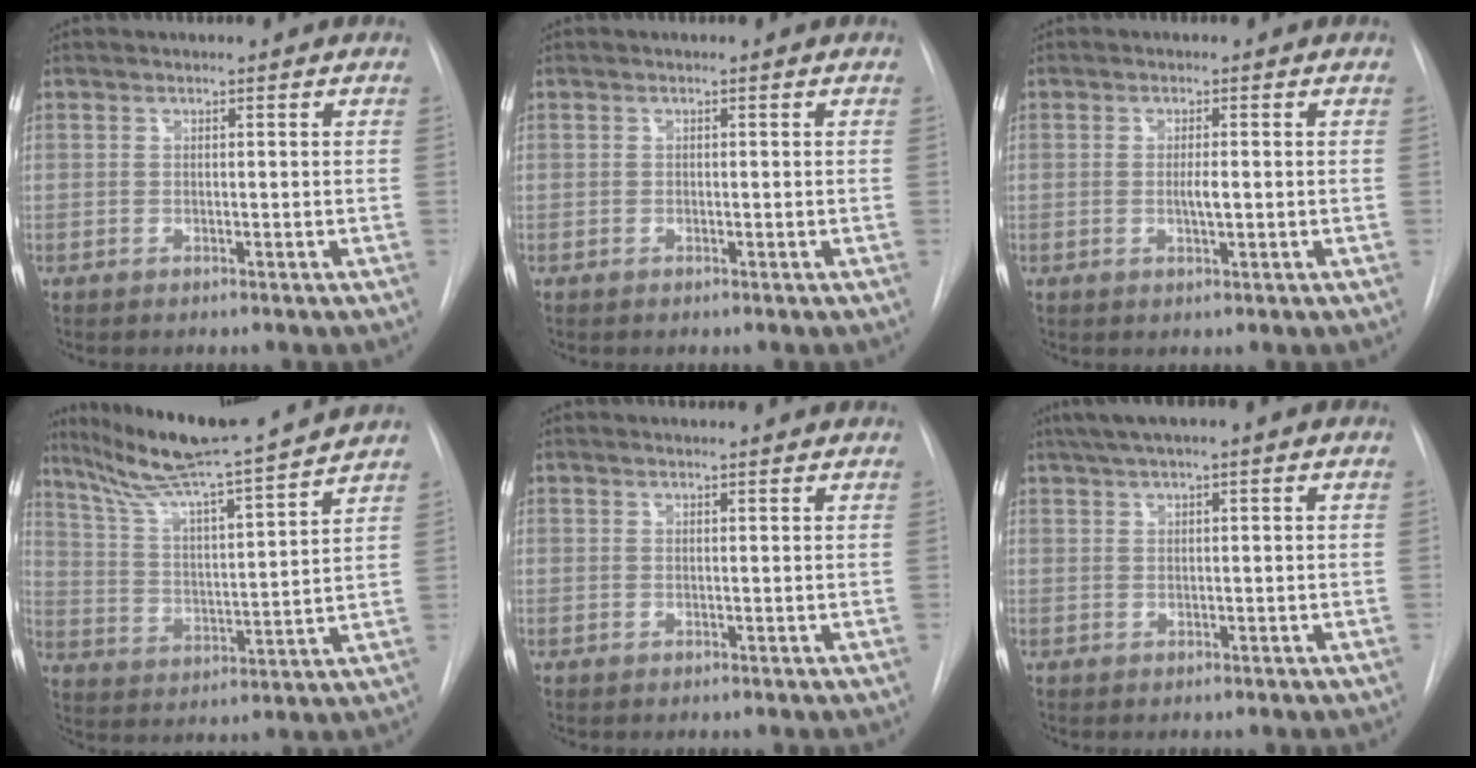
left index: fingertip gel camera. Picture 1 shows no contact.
{"total": 0.0}
{"total": 2.0, "force": [-0.2, 0.4, 2.0], "torque": [-0.038, -0.001, -0.003]}
{"total": 18.8, "force": [16.8, -0.9, 8.3], "torque": [-0.144, -0.009, 0.263]}
{"total": 3.8, "force": [3.7, 0.4, 0.9], "torque": [-0.015, 0.018, 0.040]}
{"total": 4.7, "force": [3.2, 0.0, 3.4], "torque": [-0.065, 0.029, 0.058]}